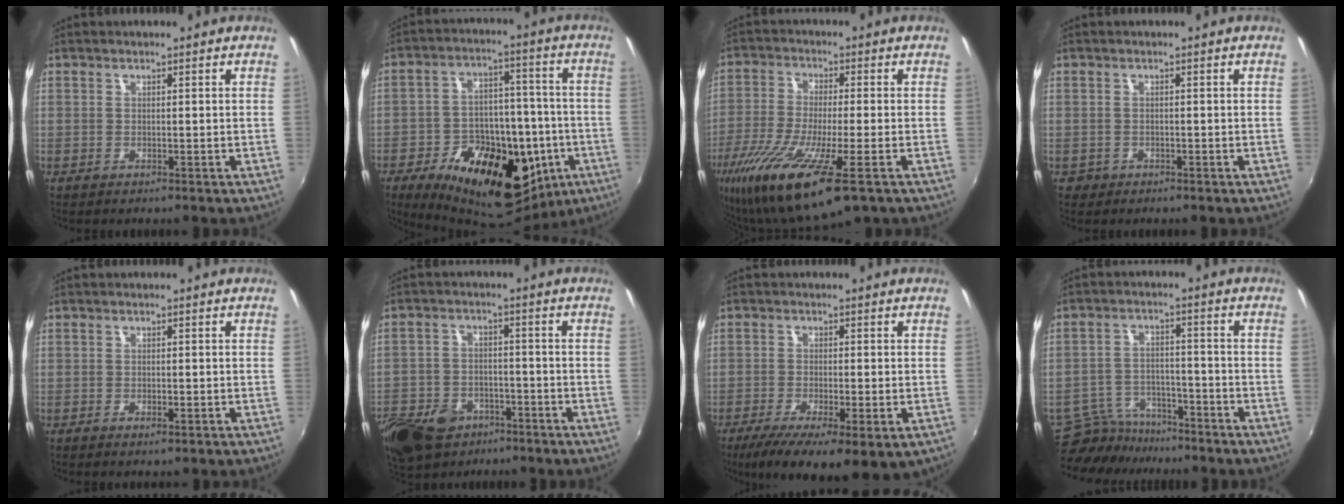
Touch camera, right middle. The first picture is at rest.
{"total": 26.5, "force": [-11.6, 15.1, 18.4], "torque": [-0.335, -0.007, -0.150]}
{"total": 17.5, "force": [-10.2, 3.3, 13.8], "torque": [-0.287, -0.068, -0.186]}
{"total": 1.8, "force": [-0.9, 1.6, 0.4], "torque": [-0.014, -0.003, -0.013]}
{"total": 1.3, "force": [-0.7, 0.6, 0.9], "torque": [-0.017, -0.004, -0.012]}
{"total": 17.6, "force": [-10.4, 11.5, 8.4], "torque": [-0.224, -0.015, -0.167]}
{"total": 12.8, "force": [-6.6, 4.1, 10.2], "torque": [-0.194, -0.049, -0.101]}
{"total": 9.7, "force": [-8.8, 3.8, 1.7], "torque": [-0.058, 0.004, -0.142]}